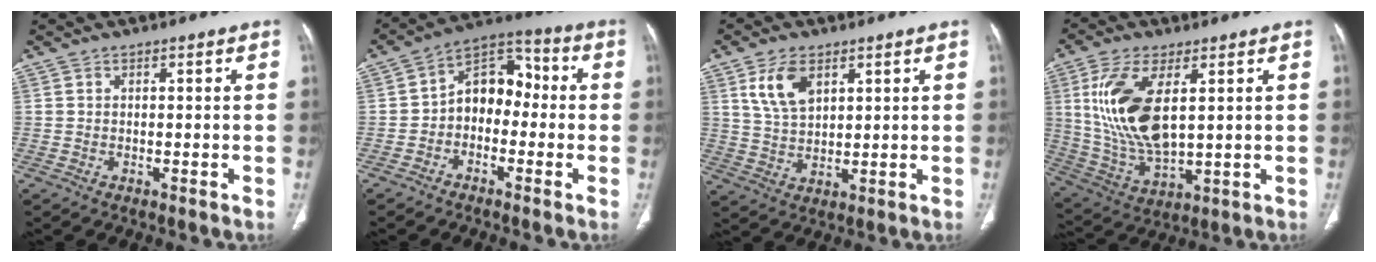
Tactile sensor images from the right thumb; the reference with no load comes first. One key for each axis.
{"total": 9.6, "fx": -1.4, "fy": 6.9, "fz": 6.5, "tx": -0.068, "ty": 0.046, "tz": -0.043}
{"total": 7.7, "fx": 3.7, "fy": 4.3, "fz": 5.3, "tx": -0.090, "ty": -0.015, "tz": 0.079}
{"total": 16.2, "fx": 3.9, "fy": 7.5, "fz": 13.8, "tx": -0.287, "ty": -0.019, "tz": 0.089}